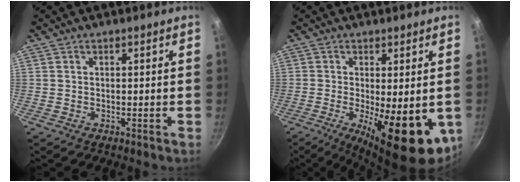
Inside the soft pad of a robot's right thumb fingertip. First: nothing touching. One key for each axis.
{"total": 15.2, "fx": -3.5, "fy": 5.4, "fz": 13.8, "tx": -0.181, "ty": -0.012, "tz": -0.038}